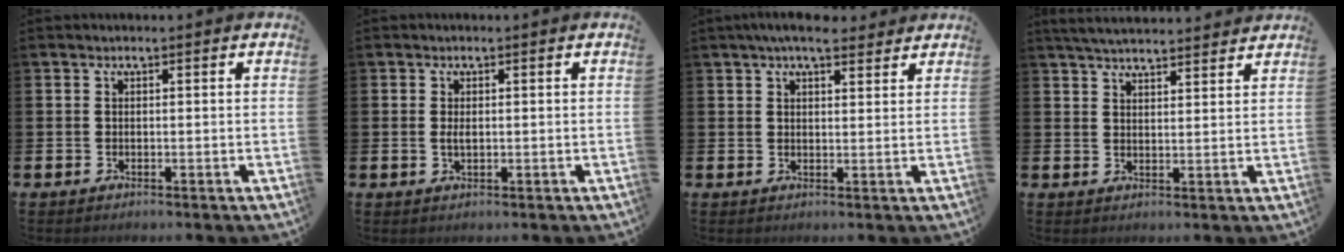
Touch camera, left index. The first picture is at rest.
{"total": 1.3, "force": [0.1, 0.7, 1.1], "torque": [-0.018, 0.002, 0.000]}
{"total": 4.9, "force": [4.3, 1.3, 1.9], "torque": [-0.039, -0.014, 0.077]}
{"total": 4.4, "force": [4.4, 0.3, 0.7], "torque": [-0.030, -0.014, 0.081]}